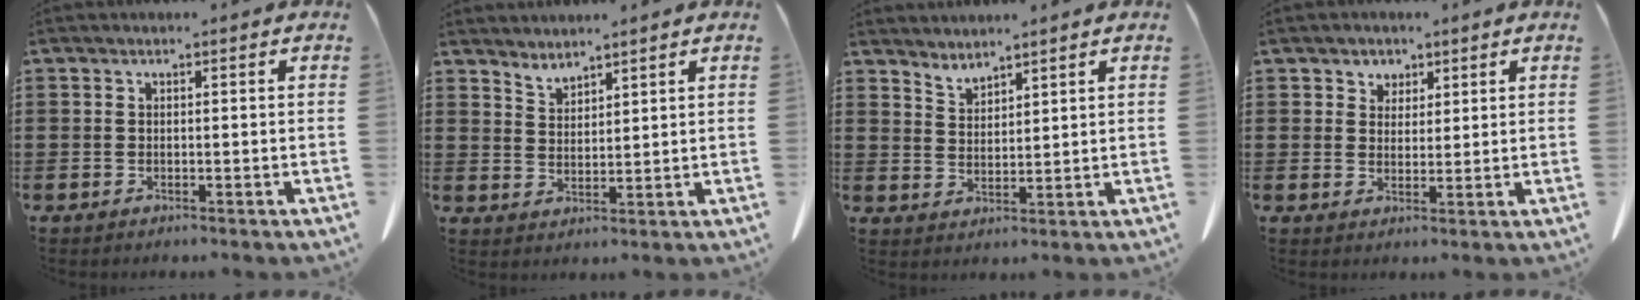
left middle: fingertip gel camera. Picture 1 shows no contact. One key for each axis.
{"total": 2.8, "fx": 2.8, "fy": 0.1, "fz": -0.1, "tx": -0.006, "ty": -0.012, "tz": 0.055}
{"total": 2.9, "fx": 2.9, "fy": 0.1, "fz": -0.1, "tx": -0.007, "ty": -0.012, "tz": 0.057}
{"total": 2.8, "fx": 2.0, "fy": 2.0, "fz": 0.1, "tx": -0.006, "ty": 0.004, "tz": 0.037}